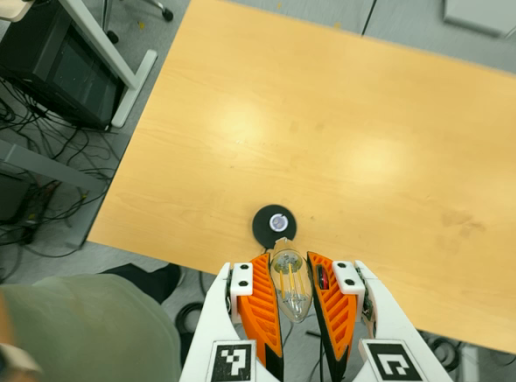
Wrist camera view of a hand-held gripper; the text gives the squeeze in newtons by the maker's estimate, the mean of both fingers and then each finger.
{"total": 20.9, "left": 23.7, "right": 18.0}